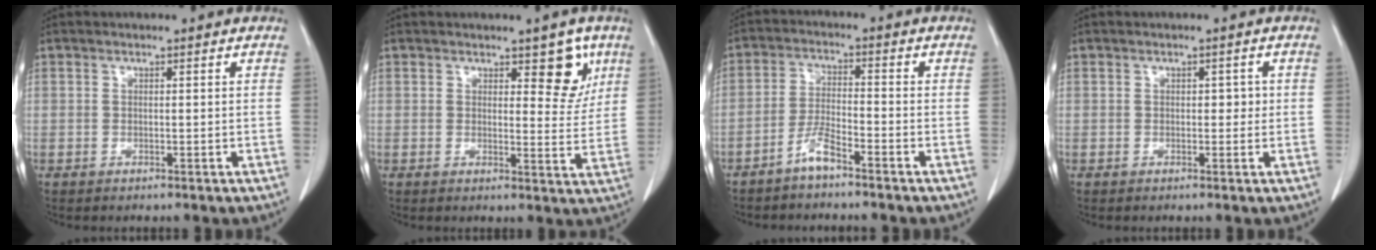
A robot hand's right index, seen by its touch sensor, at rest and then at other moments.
{"total": 5.5, "force": [3.1, 2.4, 3.9], "torque": [-0.036, -0.007, 0.037]}
{"total": 4.2, "force": [-3.3, 0.4, 2.5], "torque": [-0.057, 0.001, -0.067]}
{"total": 1.6, "force": [0.1, 1.0, 1.2], "torque": [-0.011, 0.007, 0.000]}